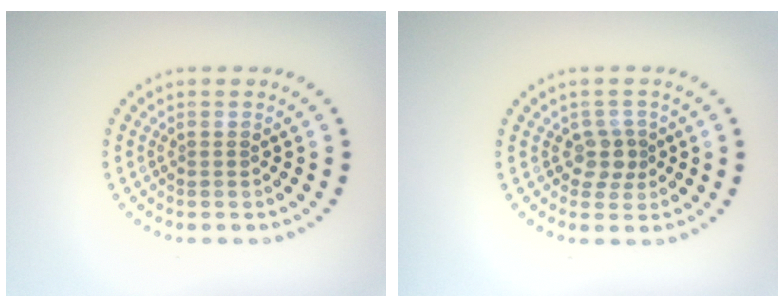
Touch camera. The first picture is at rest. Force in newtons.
{"total": 2.1, "press": 1.7, "slide": 1.1}